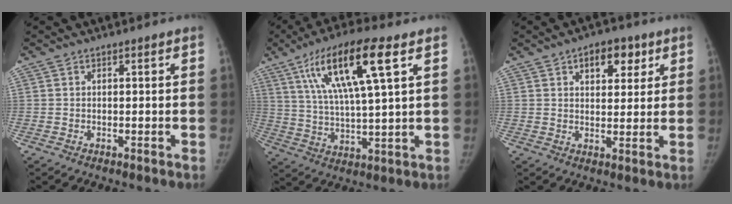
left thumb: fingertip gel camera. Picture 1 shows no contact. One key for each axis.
{"total": 16.6, "fx": 7.3, "fy": 3.3, "fz": 14.5, "tx": -0.275, "ty": -0.011, "tz": 0.130}
{"total": 7.7, "fx": 3.7, "fy": 4.6, "fz": 5.0, "tx": -0.037, "ty": -0.011, "tz": 0.050}